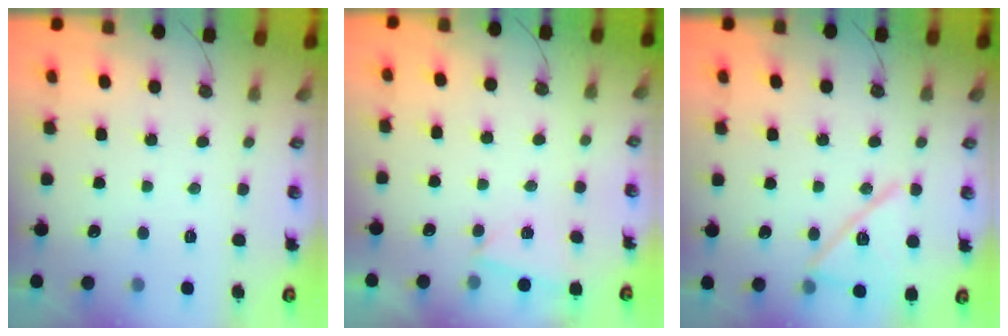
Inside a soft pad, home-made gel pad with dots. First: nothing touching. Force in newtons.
{"total": 2.5, "press": 1.6, "slide": 1.9}
{"total": 14.8, "press": 14.7, "slide": 1.8}